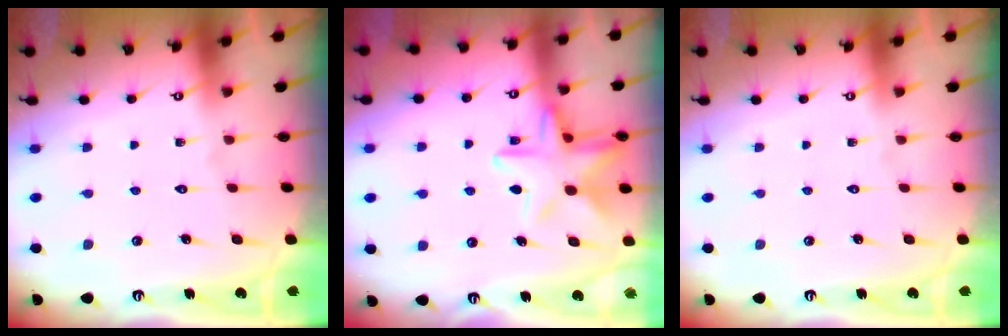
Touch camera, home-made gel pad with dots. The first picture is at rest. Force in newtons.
{"total": 13.7, "press": 13.6, "slide": 1.2}
{"total": 0.0}